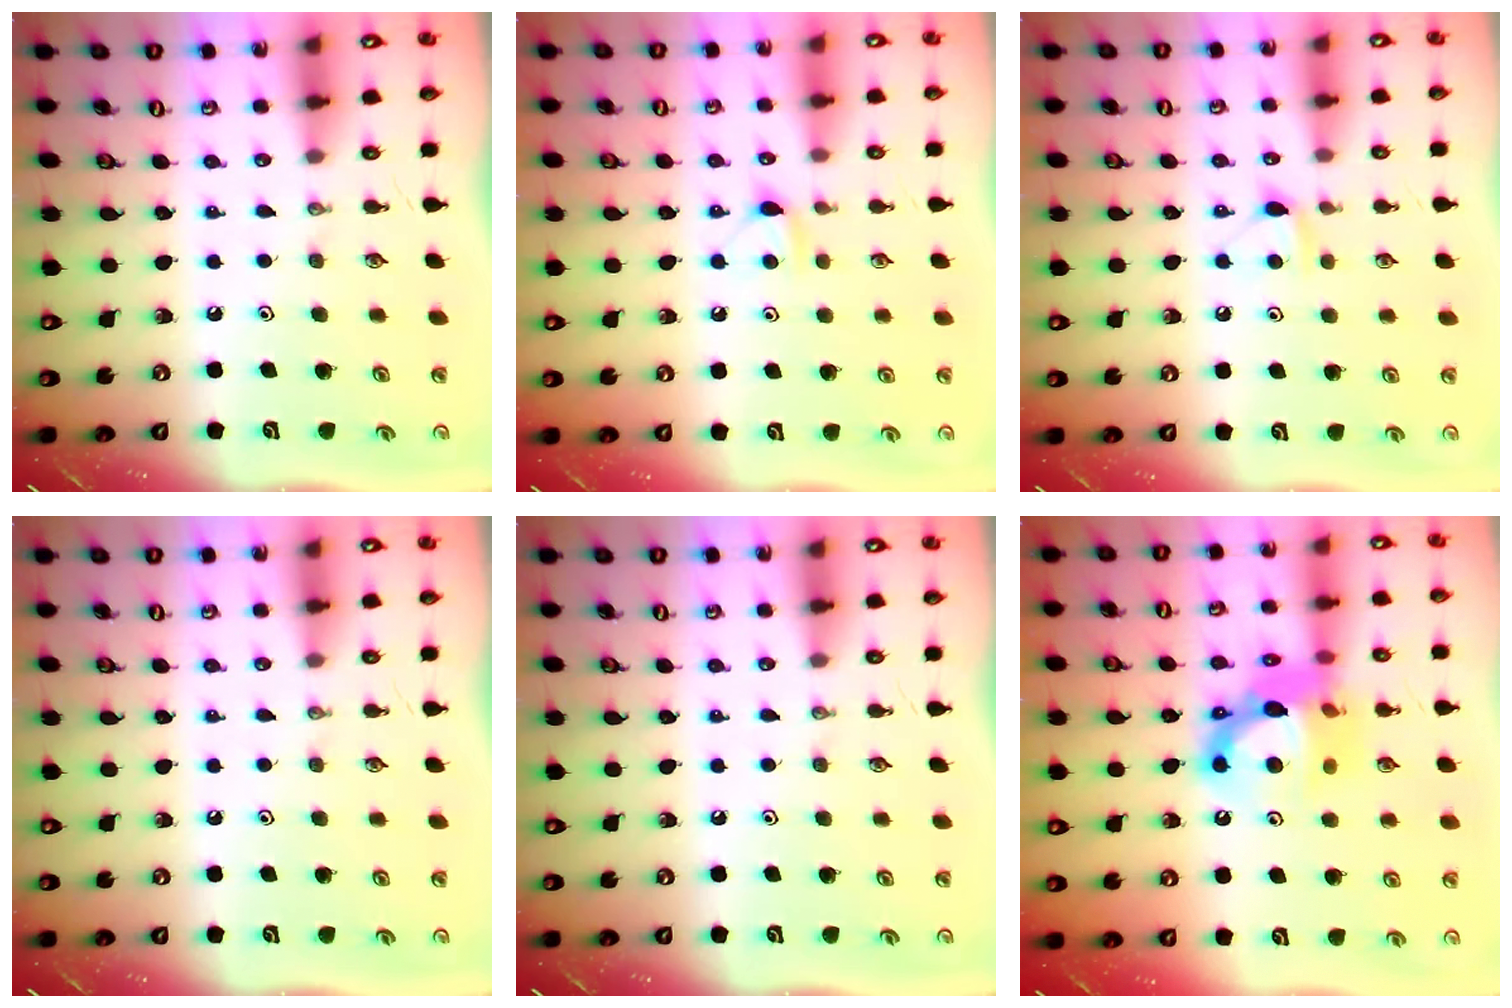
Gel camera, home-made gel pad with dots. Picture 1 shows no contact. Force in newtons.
{"total": 4.3, "press": 4.3, "slide": 0.6}
{"total": 5.8, "press": 5.7, "slide": 0.9}
{"total": 0.0}
{"total": 0.0}
{"total": 13.9, "press": 13.8, "slide": 1.2}